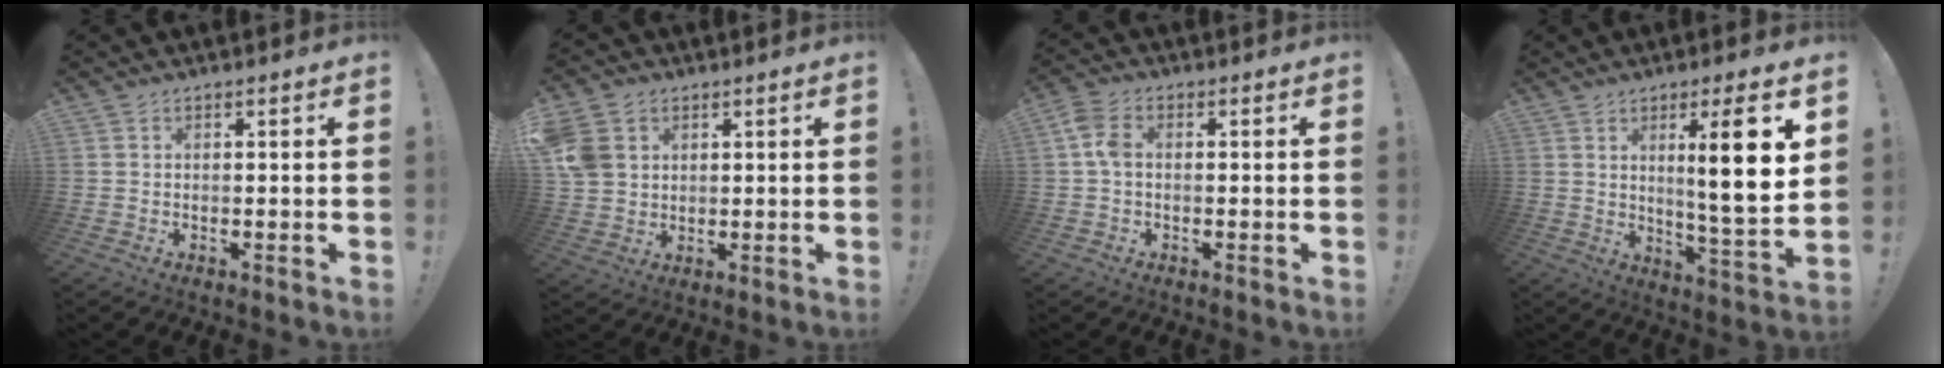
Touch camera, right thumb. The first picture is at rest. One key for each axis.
{"total": 8.2, "fx": 3.0, "fy": 6.8, "fz": 3.4, "tx": -0.067, "ty": -0.004, "tz": 0.064}
{"total": 5.2, "fx": 0.2, "fy": 3.3, "fz": 4.0, "tx": -0.079, "ty": 0.008, "tz": 0.003}
{"total": 14.3, "fx": 4.3, "fy": 1.1, "fz": 13.6, "tx": -0.201, "ty": -0.022, "tz": 0.052}